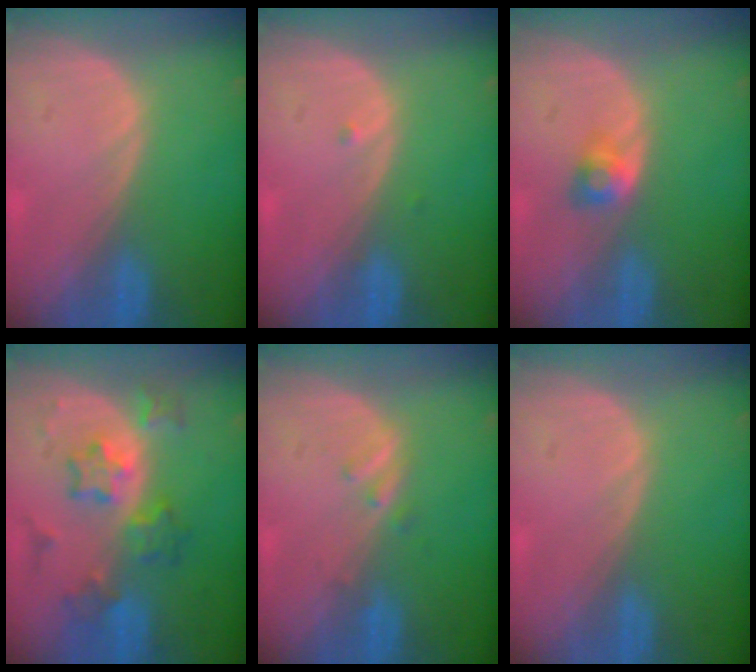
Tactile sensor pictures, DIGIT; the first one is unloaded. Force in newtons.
{"total": 0.6, "press": 0.5, "slide": 0.3}
{"total": 2.6, "press": 2.3, "slide": 1.2}
{"total": 7.1, "press": 7.1, "slide": 0.3}
{"total": 1.4, "press": 1.4, "slide": 0.2}
{"total": 0.5, "press": 0.0, "slide": 0.5}